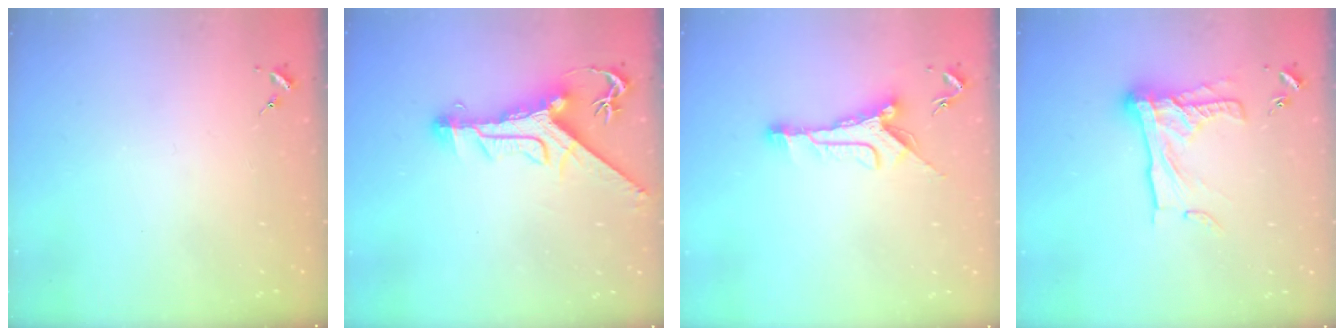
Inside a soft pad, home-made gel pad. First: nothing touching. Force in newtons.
{"total": 11.8, "press": 11.7, "slide": 1.1}
{"total": 10.6, "press": 10.6, "slide": 0.8}
{"total": 17.2, "press": 17.2, "slide": 1.4}